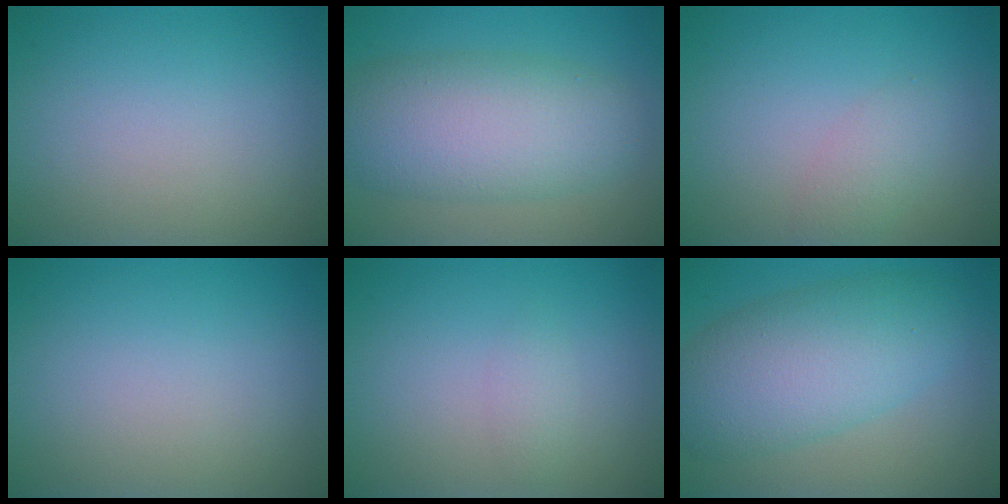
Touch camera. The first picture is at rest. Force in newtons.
{"total": 8.3, "press": 8.3, "slide": 0.4}
{"total": 1.7, "press": 1.7, "slide": 0.1}
{"total": 0.0}
{"total": 1.0, "press": 1.0, "slide": 0.0}
{"total": 8.0, "press": 8.0, "slide": 0.1}